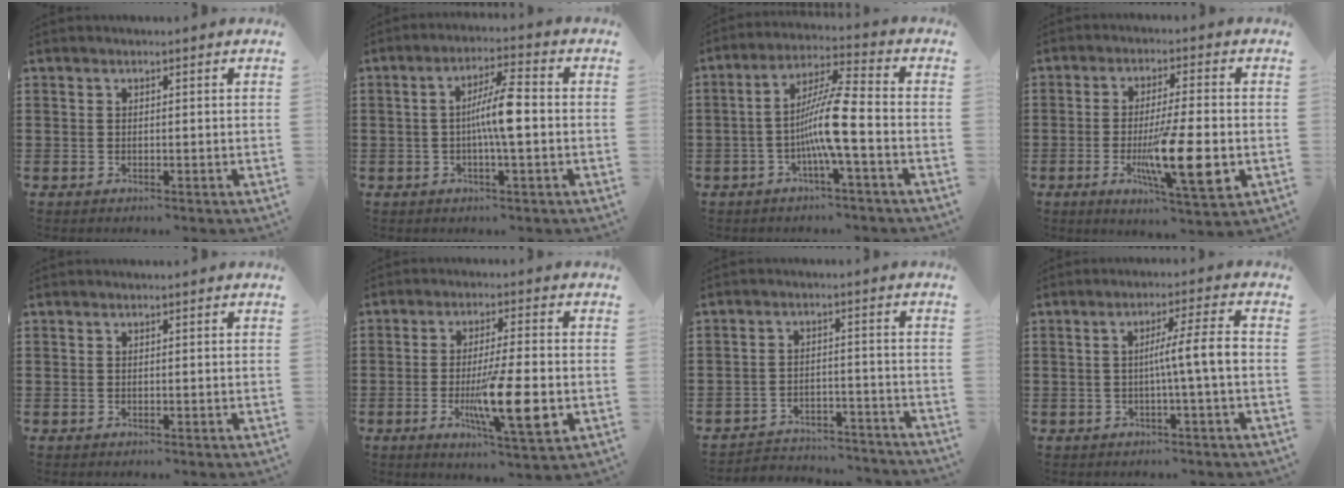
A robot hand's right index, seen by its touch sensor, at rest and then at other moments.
{"total": 7.0, "force": [-0.6, 0.9, 6.9], "torque": [-0.130, 0.002, -0.019]}
{"total": 9.2, "force": [-2.6, 0.6, 8.8], "torque": [-0.181, -0.005, -0.057]}
{"total": 12.9, "force": [-2.9, 2.7, 12.3], "torque": [-0.216, -0.014, -0.049]}
{"total": 0.0}
{"total": 12.1, "force": [-2.7, 2.3, 11.5], "torque": [-0.203, -0.010, -0.043]}
{"total": 4.0, "force": [-3.9, 0.6, 0.4], "torque": [-0.011, 0.006, -0.083]}
{"total": 6.0, "force": [-0.6, -0.2, 6.0], "torque": [-0.109, -0.001, -0.018]}